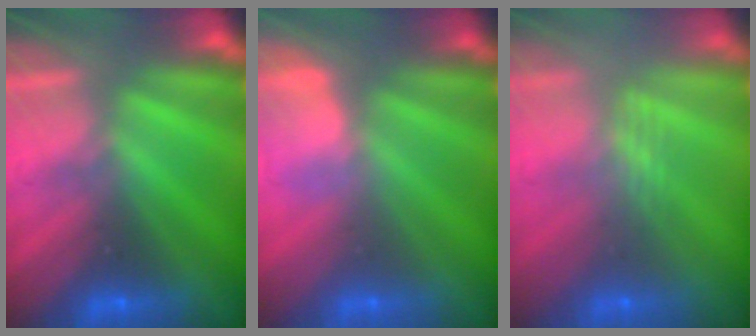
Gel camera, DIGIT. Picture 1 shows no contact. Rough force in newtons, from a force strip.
{"total": 2.9}
{"total": 2.4}